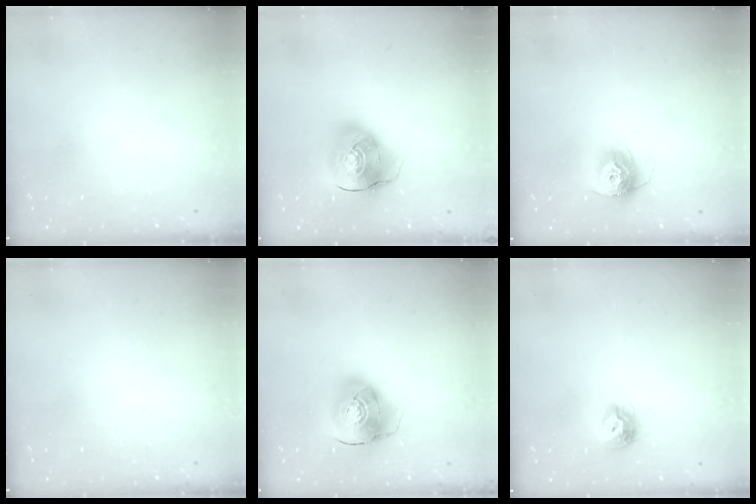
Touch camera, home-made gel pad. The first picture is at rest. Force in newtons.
{"total": 12.5, "press": 12.3, "slide": 2.1}
{"total": 11.5, "press": 11.4, "slide": 0.8}
{"total": 0.0}
{"total": 10.4, "press": 10.3, "slide": 1.4}
{"total": 8.6, "press": 8.5, "slide": 0.1}